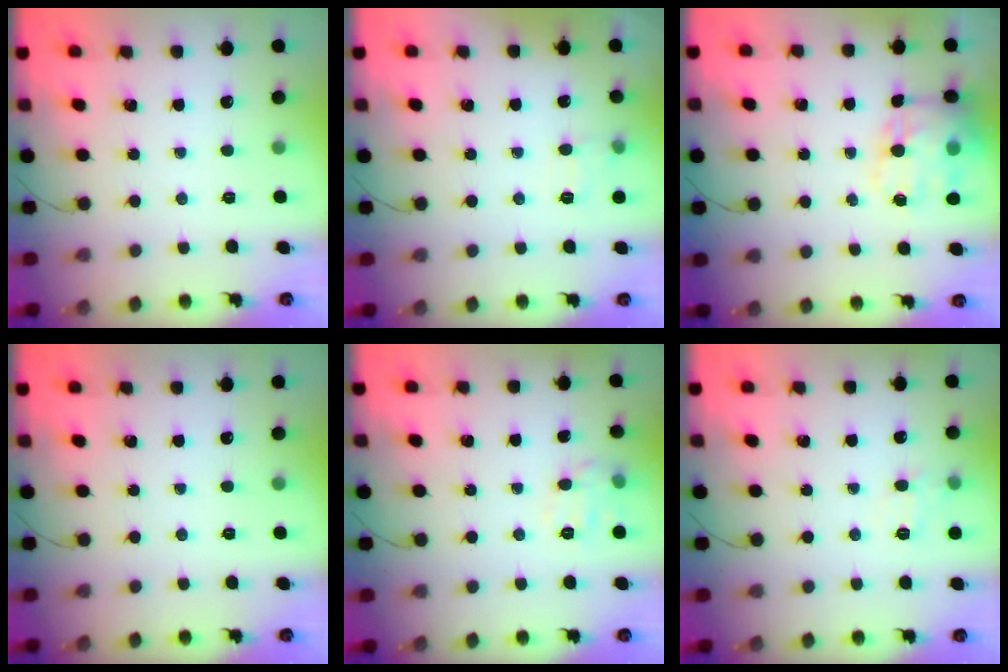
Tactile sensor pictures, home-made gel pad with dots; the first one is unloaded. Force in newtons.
{"total": 5.1, "press": 4.7, "slide": 2.0}
{"total": 16.1, "press": 15.7, "slide": 3.9}
{"total": 0.0}
{"total": 8.4, "press": 8.3, "slide": 1.3}
{"total": 8.1, "press": 7.8, "slide": 1.9}